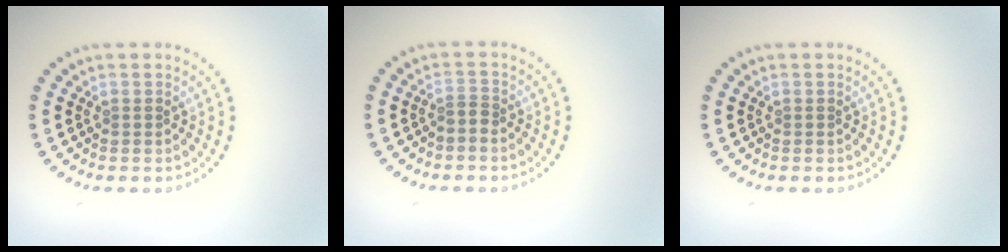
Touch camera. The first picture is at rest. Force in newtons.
{"total": 1.1, "press": 0.6, "slide": 0.9}
{"total": 0.0}